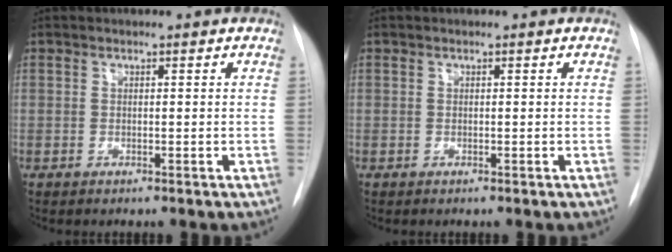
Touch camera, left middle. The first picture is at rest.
{"total": 0.0}